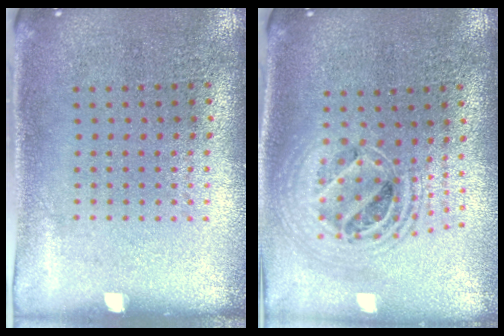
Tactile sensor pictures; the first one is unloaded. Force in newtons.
{"total": 2.0, "press": 1.6, "slide": 1.2}